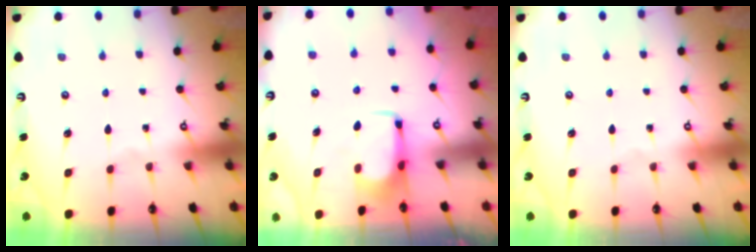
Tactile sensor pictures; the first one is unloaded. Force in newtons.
{"total": 1.7, "press": 1.6, "slide": 0.5}
{"total": 0.0}